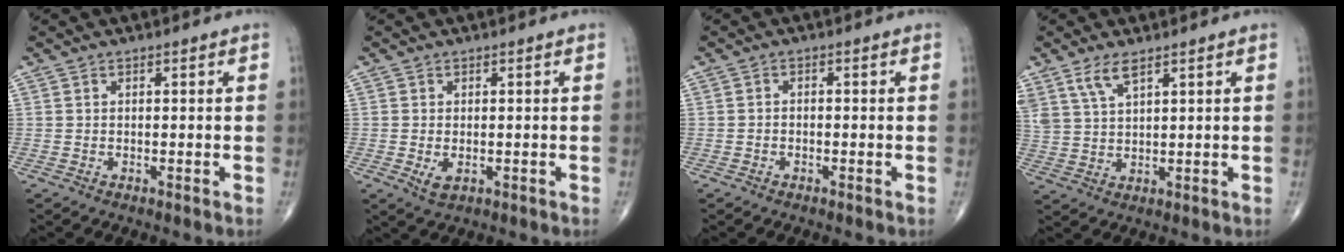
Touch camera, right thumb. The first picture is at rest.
{"total": 2.5, "force": [-0.5, 1.5, 1.9], "torque": [-0.033, -0.005, -0.003]}
{"total": 0.8, "force": [-0.4, 0.5, 0.4], "torque": [-0.005, 0.005, -0.010]}
{"total": 5.4, "force": [3.6, 1.8, 3.5], "torque": [-0.076, -0.010, 0.078]}